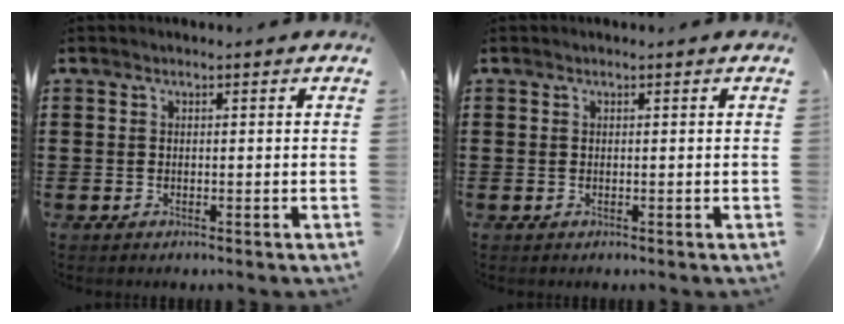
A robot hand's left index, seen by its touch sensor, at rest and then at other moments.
{"total": 0.0}